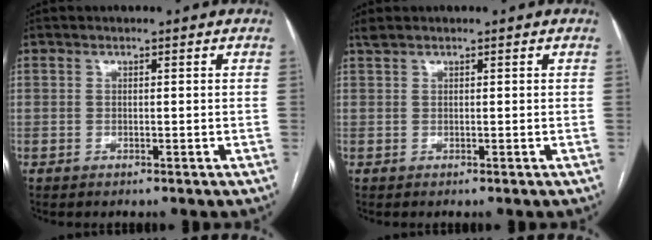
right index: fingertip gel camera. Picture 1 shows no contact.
{"total": 0.9, "force": [0.7, 0.1, 0.4], "torque": [-0.018, 0.017, 0.021]}